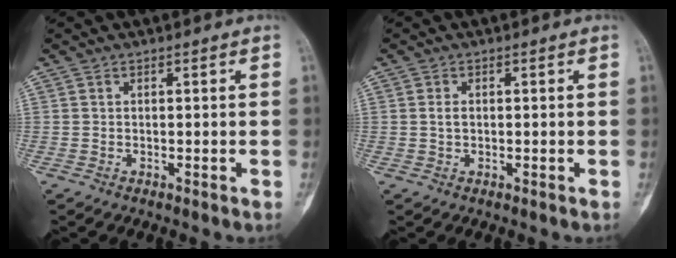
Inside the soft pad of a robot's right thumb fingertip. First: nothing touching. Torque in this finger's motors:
{"motor_torque": [0.02, 0.01, 0.08, -0.12, 0.07]}